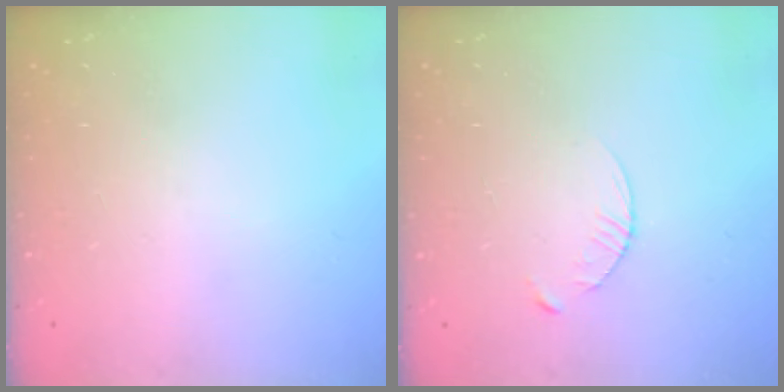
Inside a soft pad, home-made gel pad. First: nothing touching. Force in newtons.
{"total": 3.6, "press": 3.5, "slide": 0.4}